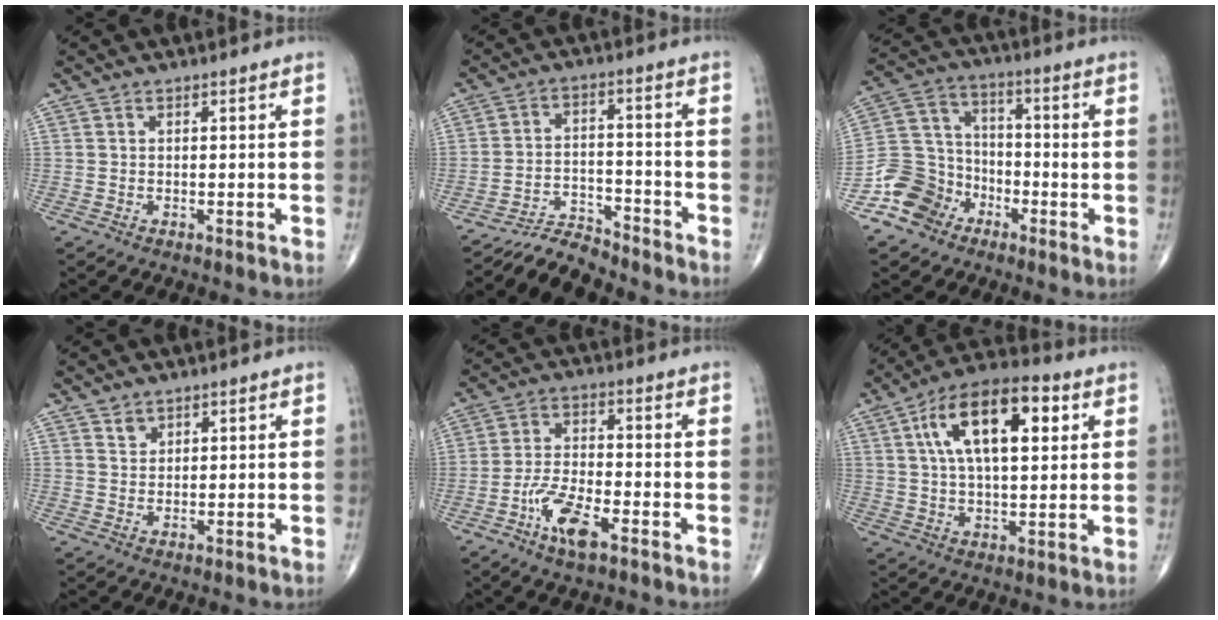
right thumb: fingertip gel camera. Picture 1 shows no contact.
{"total": 6.0, "force": [-5.9, 0.8, -0.4], "torque": [0.009, 0.053, -0.104]}
{"total": 11.2, "force": [-6.0, 8.9, 3.1], "torque": [-0.034, 0.059, -0.120]}
{"total": 2.0, "force": [1.5, 1.2, 0.4], "torque": [0.004, -0.011, 0.026]}
{"total": 8.4, "force": [-4.6, 2.8, 6.5], "torque": [-0.131, 0.017, -0.086]}
{"total": 16.9, "force": [5.4, 7.6, 14.1], "torque": [-0.224, 0.007, 0.085]}